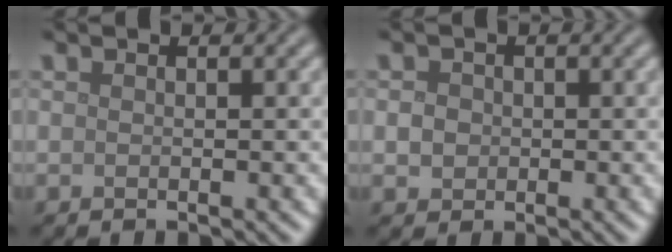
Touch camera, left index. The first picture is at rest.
{"total": 1.4, "force": [-0.1, 1.3, 0.5], "torque": [-0.005, -0.003, -0.002]}